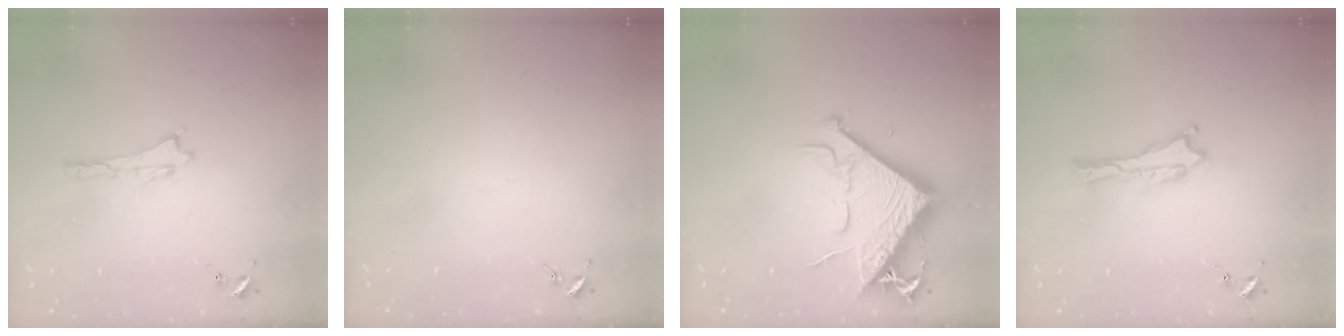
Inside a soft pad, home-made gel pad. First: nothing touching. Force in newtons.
{"total": 0.0}
{"total": 9.0, "press": 8.9, "slide": 1.1}
{"total": 0.0}